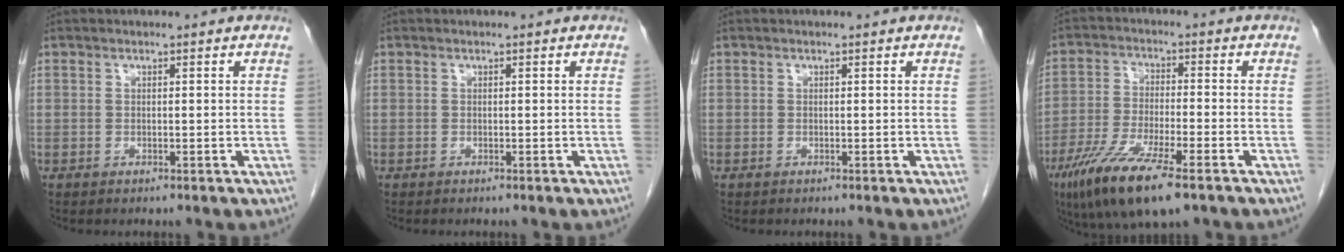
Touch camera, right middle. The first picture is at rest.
{"total": 0.0}
{"total": 0.0}
{"total": 12.2, "force": [-7.4, 1.8, 9.6], "torque": [-0.186, -0.028, -0.128]}